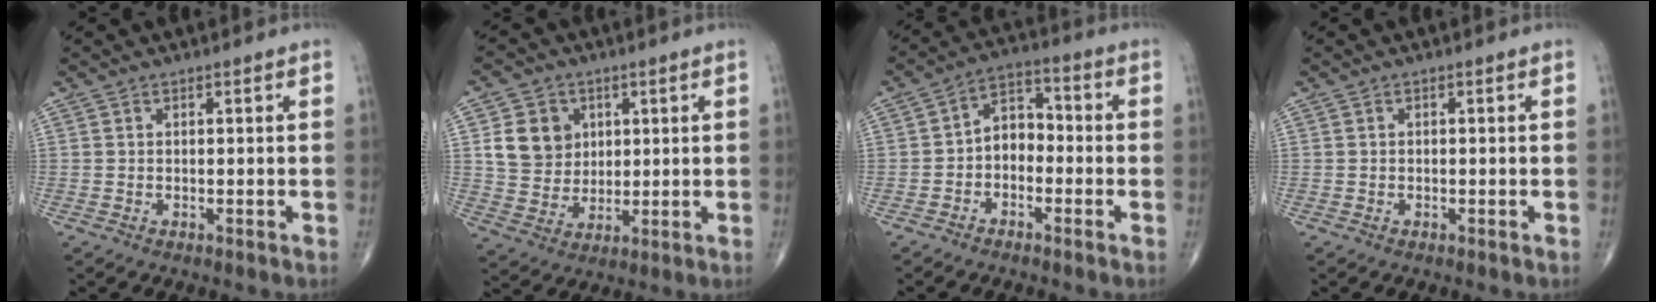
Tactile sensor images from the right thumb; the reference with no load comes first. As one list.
[{"total": 9.3, "force": [2.7, 7.9, 4.0], "torque": [-0.037, -0.011, 0.056]}, {"total": 6.4, "force": [-1.7, 4.6, 4.2], "torque": [-0.045, 0.037, -0.046]}, {"total": 0.0}]